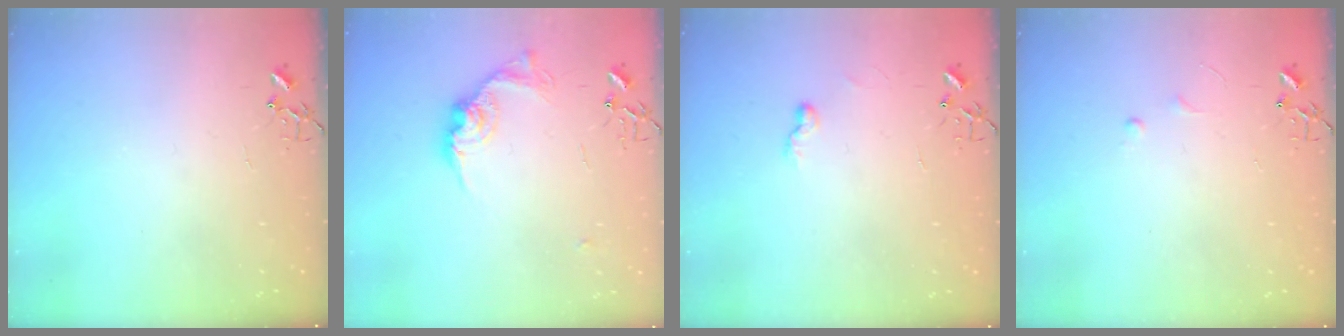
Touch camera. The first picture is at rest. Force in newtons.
{"total": 13.4, "press": 13.3, "slide": 0.8}
{"total": 4.6, "press": 4.6, "slide": 0.6}
{"total": 3.4, "press": 3.4, "slide": 0.5}